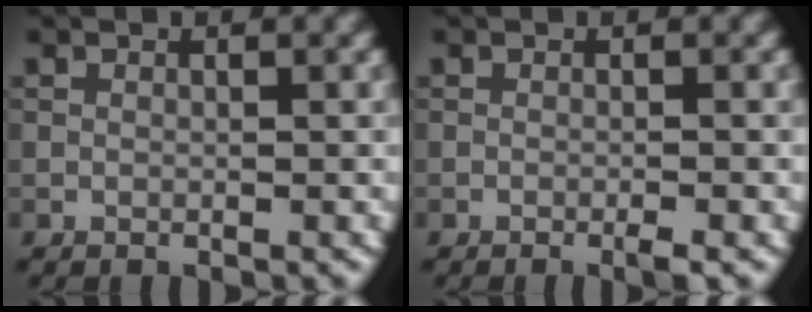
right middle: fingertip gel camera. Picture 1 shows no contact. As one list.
[{"total": 1.1, "force": [-0.5, 0.1, 0.9], "torque": [-0.013, -0.006, -0.011]}]